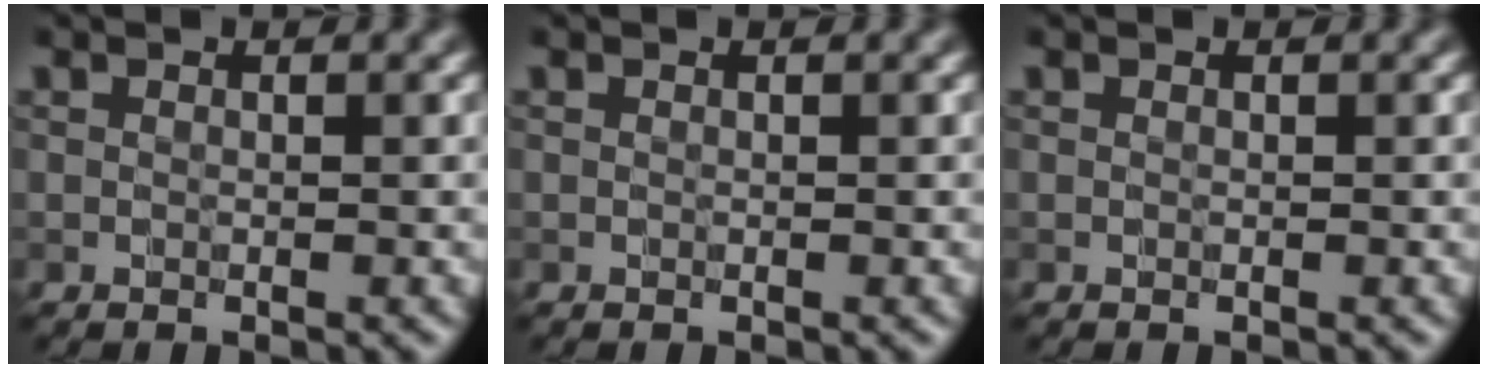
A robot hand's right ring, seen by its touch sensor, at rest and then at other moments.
{"total": 0.0}
{"total": 0.0}